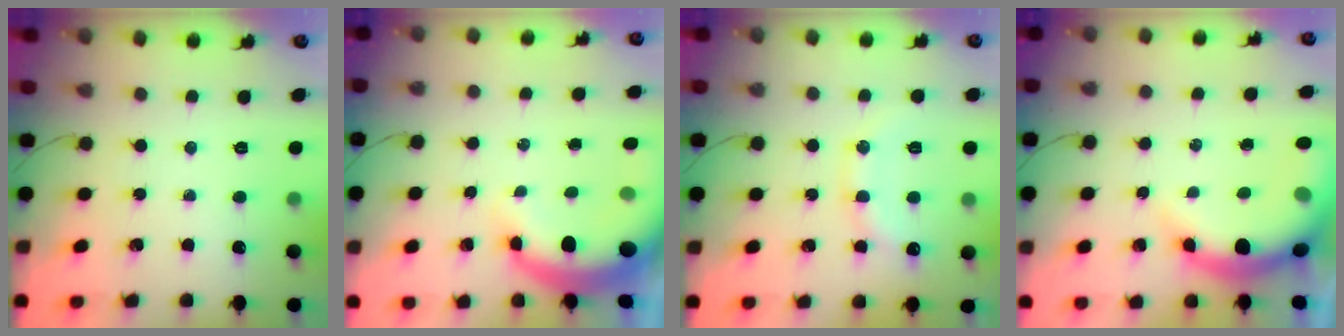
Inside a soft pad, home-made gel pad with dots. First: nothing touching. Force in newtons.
{"total": 8.3, "press": 8.2, "slide": 1.4}
{"total": 12.9, "press": 12.9, "slide": 1.0}
{"total": 10.5, "press": 10.1, "slide": 2.7}